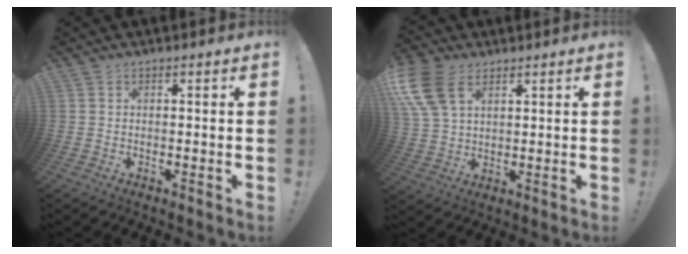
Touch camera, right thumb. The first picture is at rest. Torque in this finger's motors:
{"motor_torque": [-0.08, 1.42, 1.75, 1.01, 0.26]}